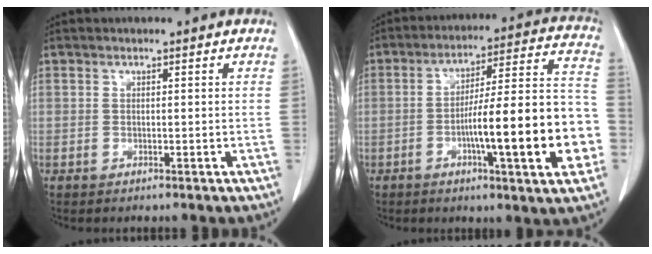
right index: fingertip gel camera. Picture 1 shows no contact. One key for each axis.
{"total": 18.5, "fx": -4.8, "fy": 1.7, "fz": 17.8, "tx": -0.227, "ty": 0.022, "tz": -0.065}